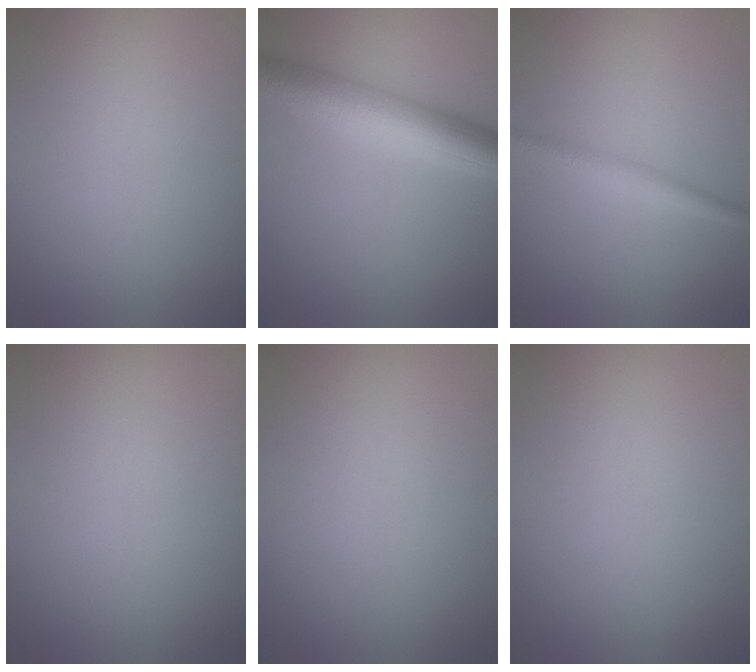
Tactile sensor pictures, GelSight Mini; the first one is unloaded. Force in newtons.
{"total": 6.7, "press": 6.7, "slide": 0.3}
{"total": 2.1, "press": 2.1, "slide": 0.1}
{"total": 0.0}
{"total": 0.0}
{"total": 0.0}